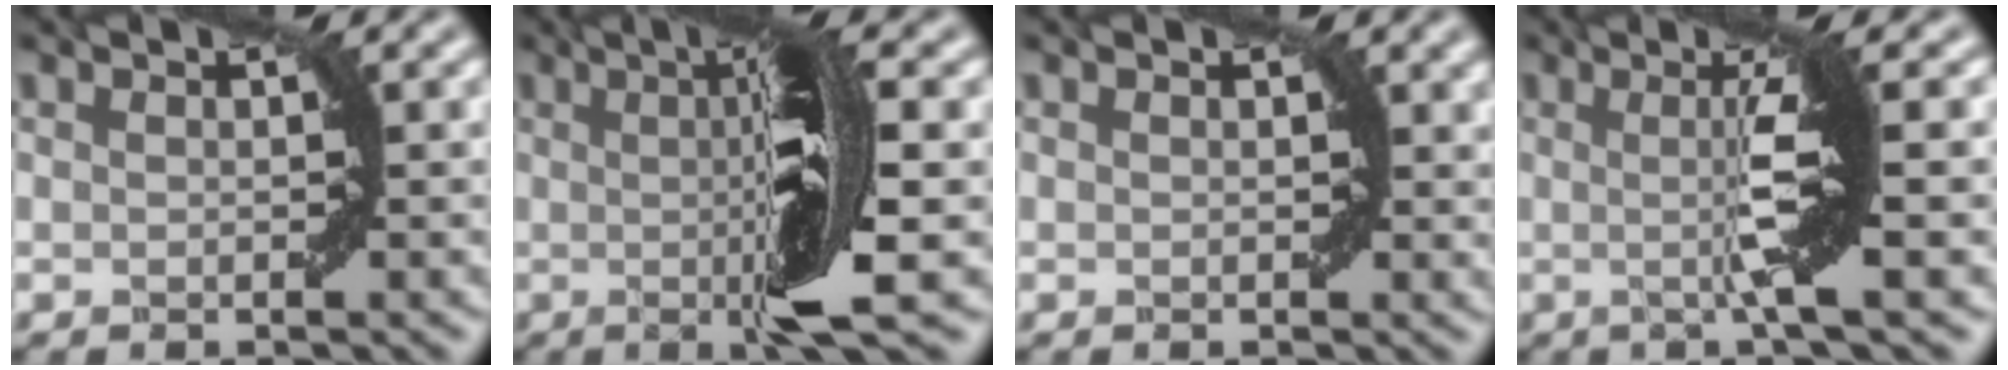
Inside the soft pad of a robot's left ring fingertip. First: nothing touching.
{"total": 8.0, "force": [0.2, 1.3, 7.9], "torque": [-0.121, -0.007, 0.003]}
{"total": 1.1, "force": [0.4, 0.7, 0.7], "torque": [-0.002, -0.004, 0.004]}
{"total": 5.4, "force": [0.1, 0.5, 5.4], "torque": [-0.090, -0.002, 0.000]}